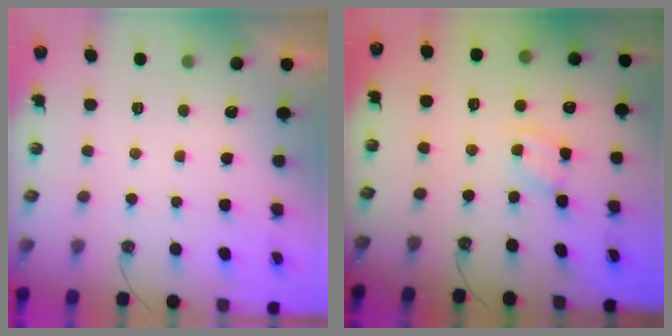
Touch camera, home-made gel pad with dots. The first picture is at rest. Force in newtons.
{"total": 2.2, "press": 2.2, "slide": 0.3}